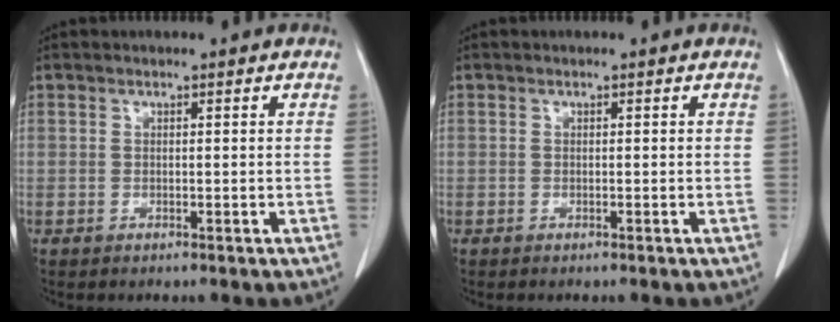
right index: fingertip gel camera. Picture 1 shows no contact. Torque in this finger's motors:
{"motor_torque": [0.11, -0.13, -0.03, -0.01]}